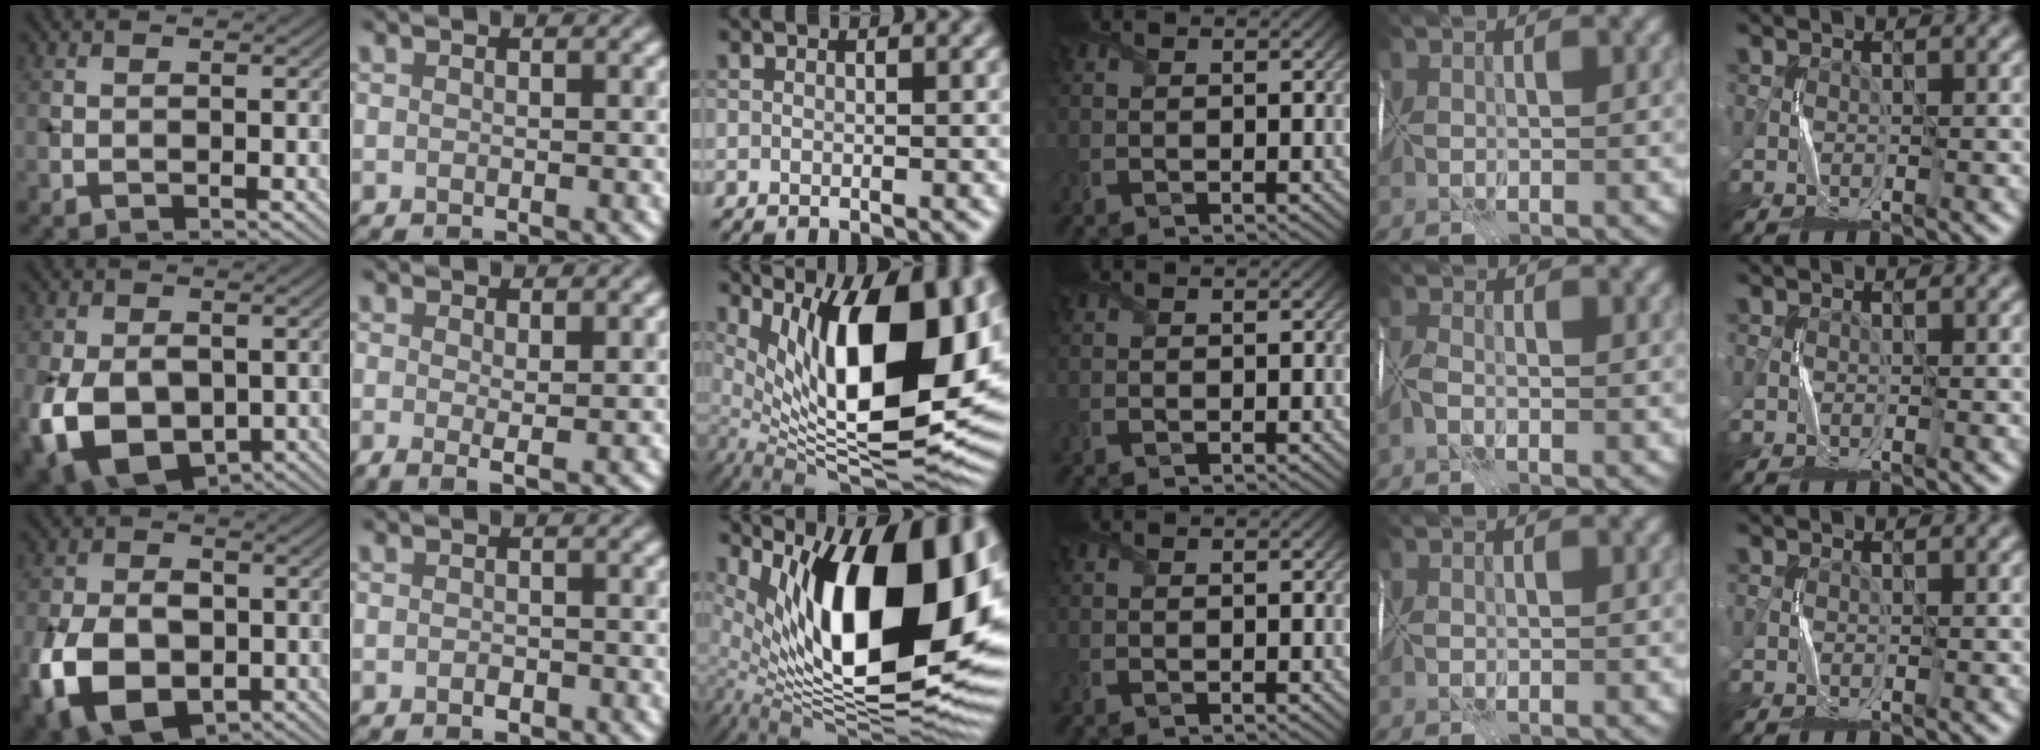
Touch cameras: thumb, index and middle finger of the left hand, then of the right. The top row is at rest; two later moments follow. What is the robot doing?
{"motion": "fold", "object": "wrapping paper"}